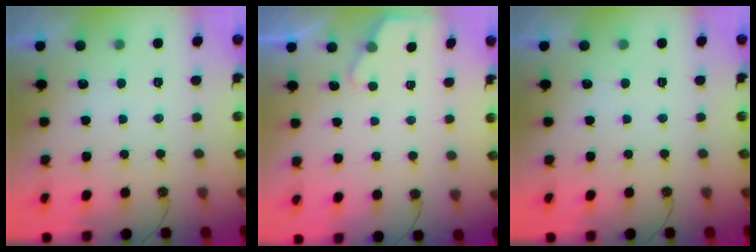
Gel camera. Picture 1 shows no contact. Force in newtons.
{"total": 1.7, "press": 1.7, "slide": 0.3}
{"total": 0.0}